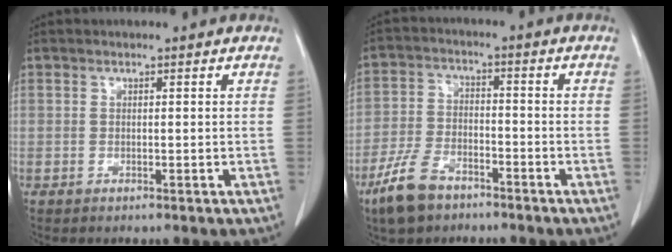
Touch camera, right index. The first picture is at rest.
{"total": 8.3, "force": [-5.7, 3.9, 4.5], "torque": [-0.109, -0.006, -0.107]}